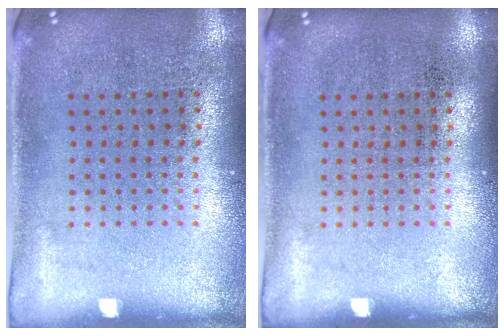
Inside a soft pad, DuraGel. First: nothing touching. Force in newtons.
{"total": 0.0}